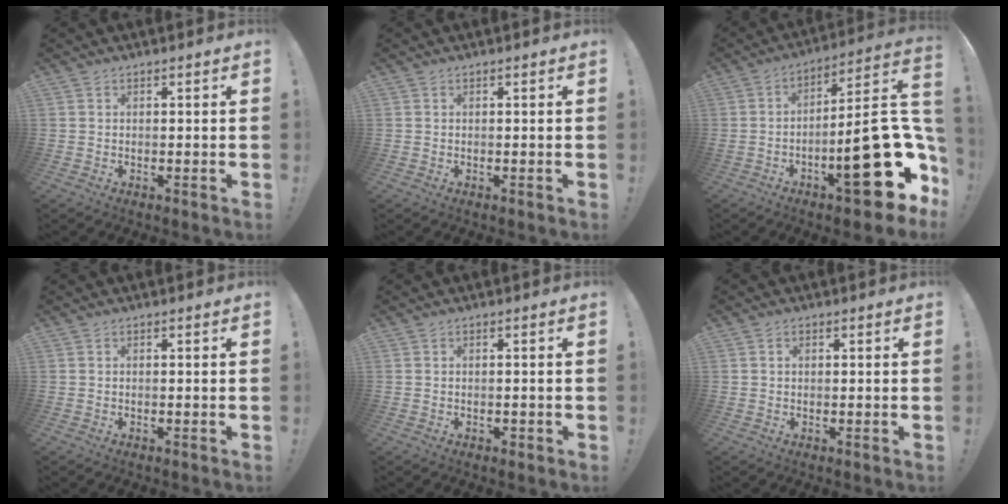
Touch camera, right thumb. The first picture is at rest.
{"total": 0.0}
{"total": 26.4, "force": [-8.3, 8.4, 23.6], "torque": [-0.308, 0.049, -0.118]}
{"total": 0.0}
{"total": 0.7, "force": [-0.5, 0.4, 0.4], "torque": [-0.004, 0.001, -0.007]}
{"total": 0.7, "force": [0.2, 0.5, 0.5], "torque": [-0.015, 0.004, 0.004]}